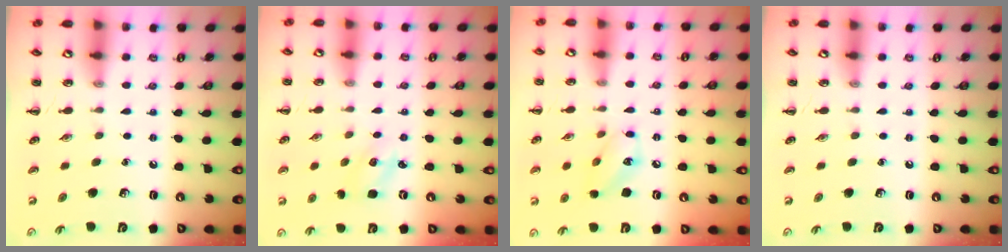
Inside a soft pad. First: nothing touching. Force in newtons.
{"total": 2.5, "press": 2.4, "slide": 0.7}
{"total": 8.6, "press": 8.5, "slide": 0.8}
{"total": 0.0}